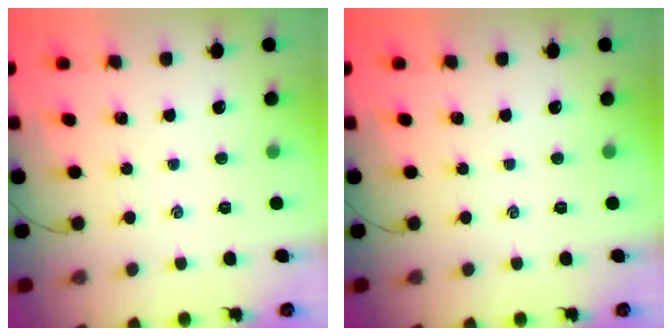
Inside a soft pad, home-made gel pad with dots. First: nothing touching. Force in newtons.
{"total": 0.0}